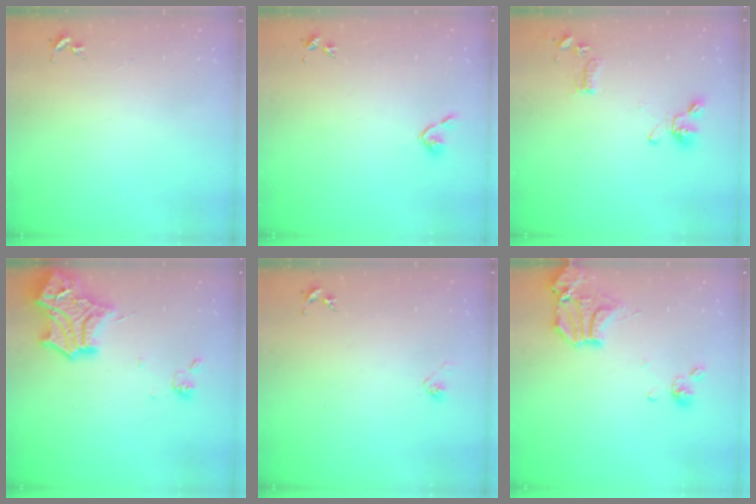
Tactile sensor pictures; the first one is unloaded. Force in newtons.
{"total": 3.7, "press": 3.6, "slide": 0.7}
{"total": 13.7, "press": 13.6, "slide": 2.1}
{"total": 19.1, "press": 19.0, "slide": 1.6}
{"total": 3.8, "press": 3.7, "slide": 1.0}
{"total": 14.9, "press": 14.7, "slide": 2.2}